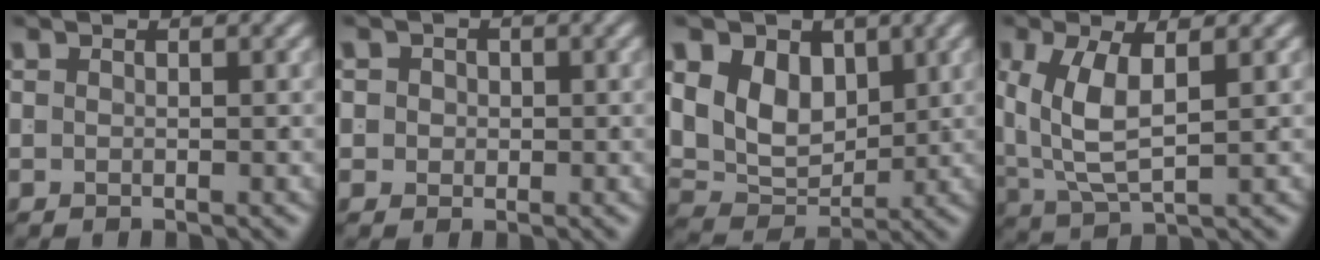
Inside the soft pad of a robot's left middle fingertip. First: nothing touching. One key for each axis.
{"total": 2.6, "fx": 0.0, "fy": 2.4, "fz": 0.8, "tx": -0.023, "ty": -0.004, "tz": -0.002}
{"total": 10.0, "fx": 0.9, "fy": 8.2, "fz": 5.6, "tx": -0.111, "ty": -0.026, "tz": 0.022}
{"total": 5.3, "fx": 0.6, "fy": 2.9, "fz": 4.4, "tx": -0.101, "ty": -0.021, "tz": 0.031}